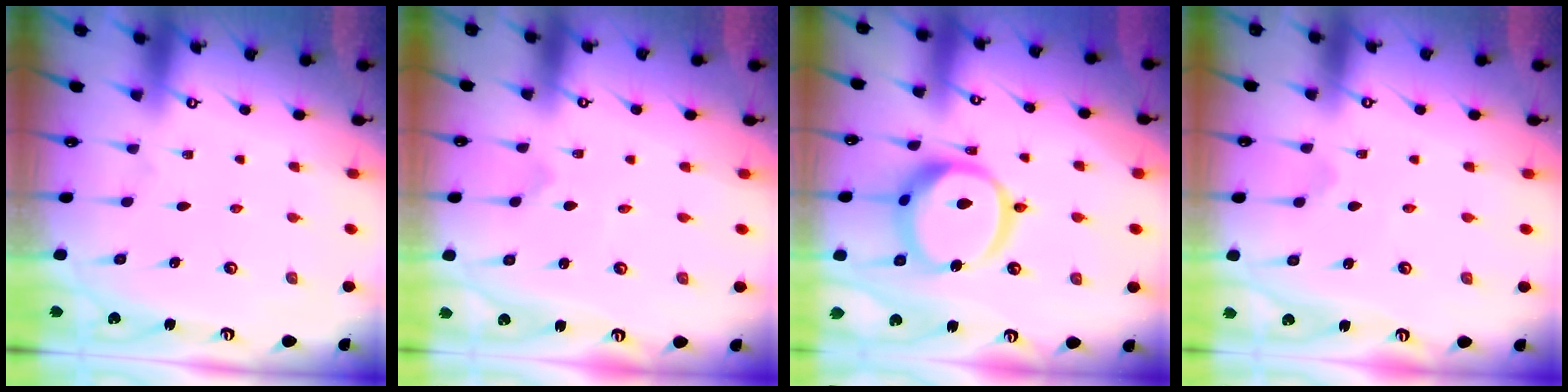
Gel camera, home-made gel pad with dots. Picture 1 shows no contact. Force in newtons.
{"total": 0.0}
{"total": 16.1, "press": 16.0, "slide": 1.8}
{"total": 1.8, "press": 1.8, "slide": 0.2}